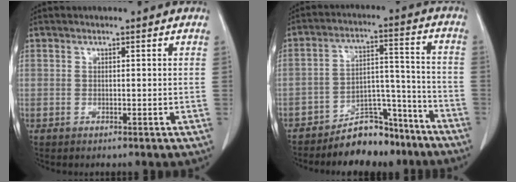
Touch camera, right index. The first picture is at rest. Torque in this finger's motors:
{"motor_torque": [0.95, -0.88, 0.40, 0.05]}